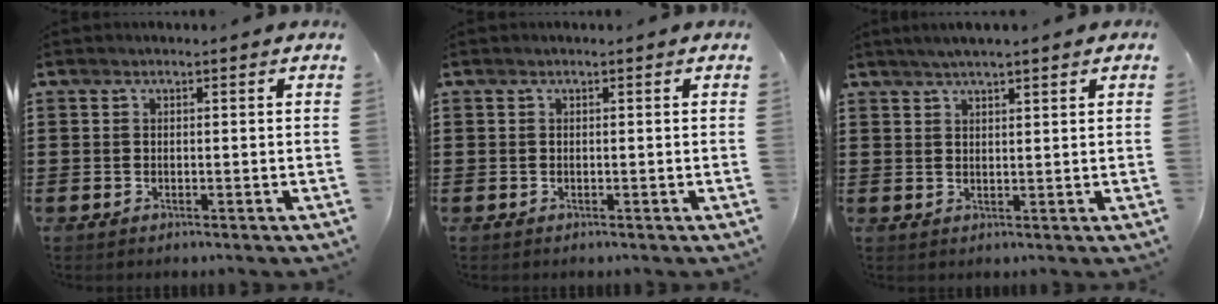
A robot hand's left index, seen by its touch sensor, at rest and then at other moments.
{"total": 0.0}
{"total": 2.6, "force": [2.1, 0.2, 1.5], "torque": [-0.033, 0.006, 0.038]}